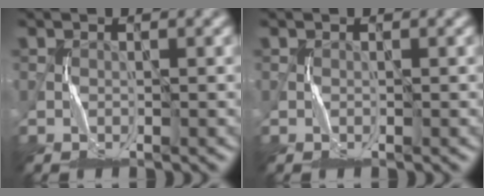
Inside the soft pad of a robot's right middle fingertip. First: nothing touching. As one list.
[{"total": 0.0}]